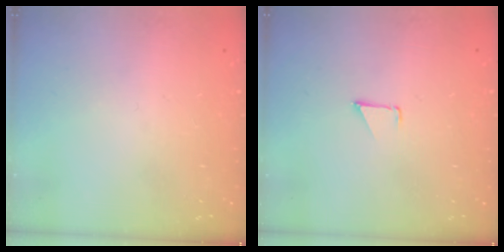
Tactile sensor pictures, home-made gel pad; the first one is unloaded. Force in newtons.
{"total": 0.9, "press": 0.8, "slide": 0.1}